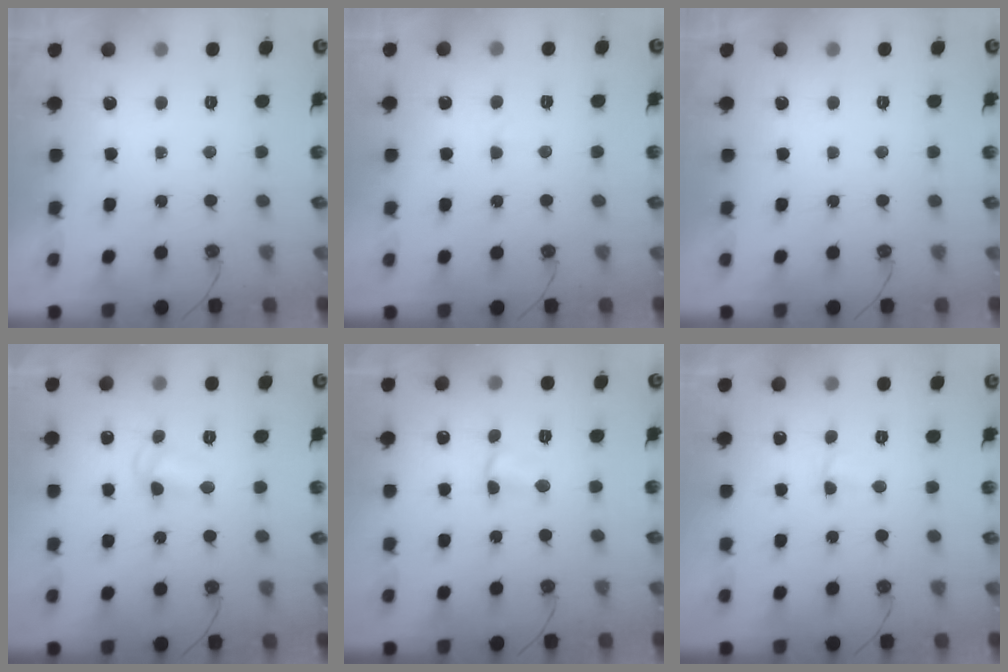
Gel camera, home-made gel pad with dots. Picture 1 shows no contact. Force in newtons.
{"total": 1.6, "press": 1.6, "slide": 0.2}
{"total": 0.0}
{"total": 5.5, "press": 5.5, "slide": 0.3}
{"total": 2.6, "press": 2.6, "slide": 0.4}
{"total": 2.2, "press": 2.2, "slide": 0.5}